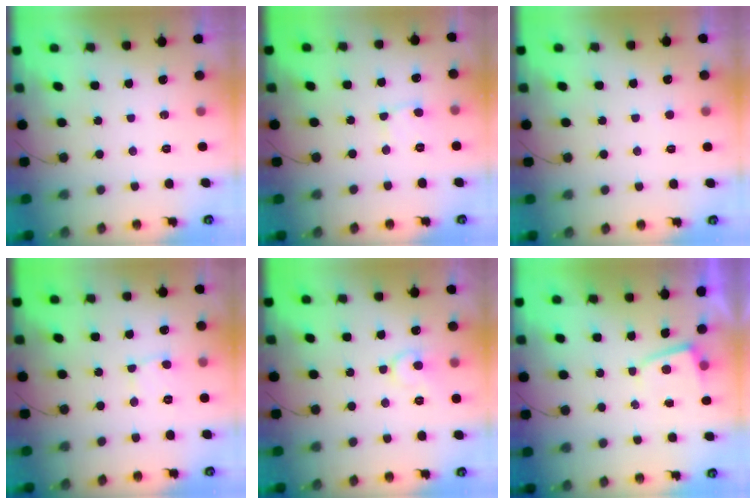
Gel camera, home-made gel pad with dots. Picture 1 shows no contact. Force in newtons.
{"total": 2.6, "press": 2.6, "slide": 0.2}
{"total": 1.7, "press": 1.7, "slide": 0.1}
{"total": 2.9, "press": 2.9, "slide": 0.2}
{"total": 8.3, "press": 8.3, "slide": 0.8}
{"total": 2.2, "press": 2.2, "slide": 0.4}